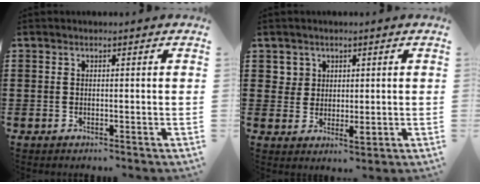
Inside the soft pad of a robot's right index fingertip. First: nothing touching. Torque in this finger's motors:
{"motor_torque": [-0.16, 0.02, 0.04, 0.00]}